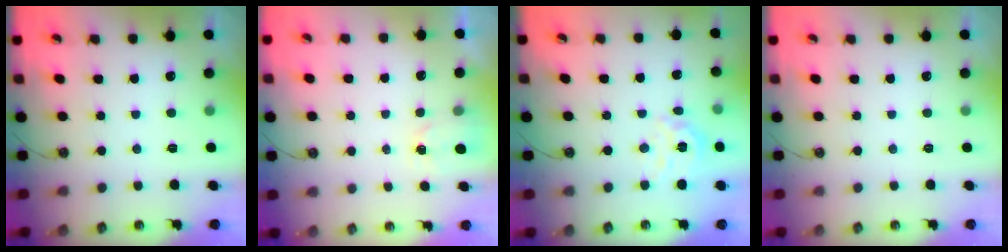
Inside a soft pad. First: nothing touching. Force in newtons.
{"total": 2.3, "press": 2.3, "slide": 0.2}
{"total": 9.9, "press": 9.9, "slide": 0.8}
{"total": 0.0}